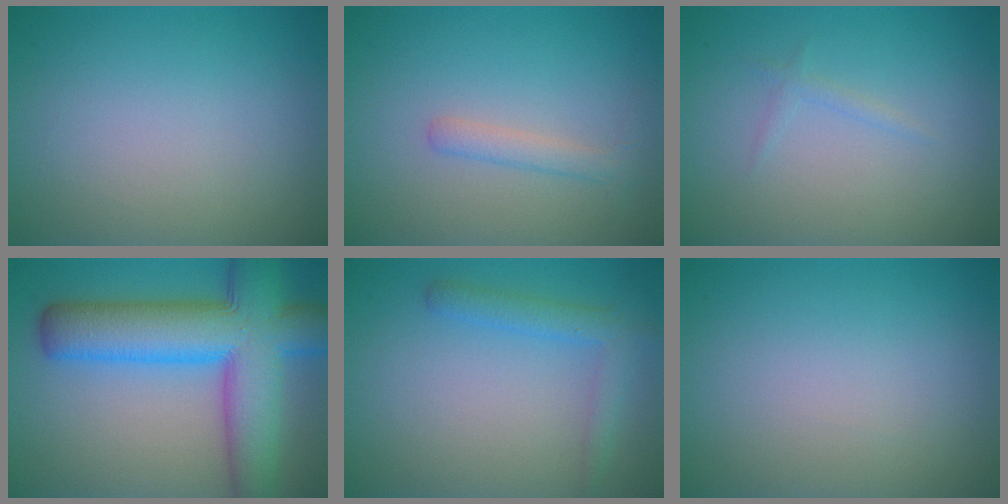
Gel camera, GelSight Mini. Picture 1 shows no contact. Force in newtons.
{"total": 1.6, "press": 1.6, "slide": 0.0}
{"total": 0.7, "press": 0.7, "slide": 0.1}
{"total": 11.9, "press": 11.9, "slide": 0.3}
{"total": 2.6, "press": 2.6, "slide": 0.1}
{"total": 0.0}